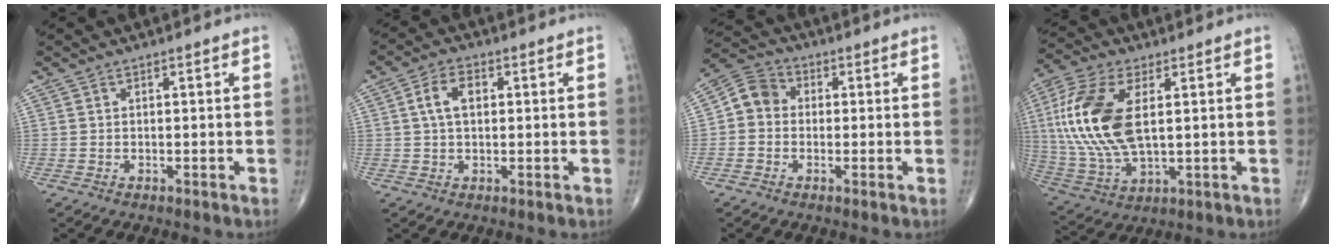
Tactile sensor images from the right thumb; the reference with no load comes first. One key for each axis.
{"total": 5.2, "fx": 1.0, "fy": 3.1, "fz": 4.0, "tx": -0.074, "ty": 0.010, "tz": 0.015}
{"total": 6.2, "fx": -0.2, "fy": 5.4, "fz": 3.1, "tx": -0.039, "ty": 0.021, "tz": -0.019}
{"total": 18.3, "fx": 3.0, "fy": 9.1, "fz": 15.6, "tx": -0.350, "ty": -0.006, "tz": 0.061}